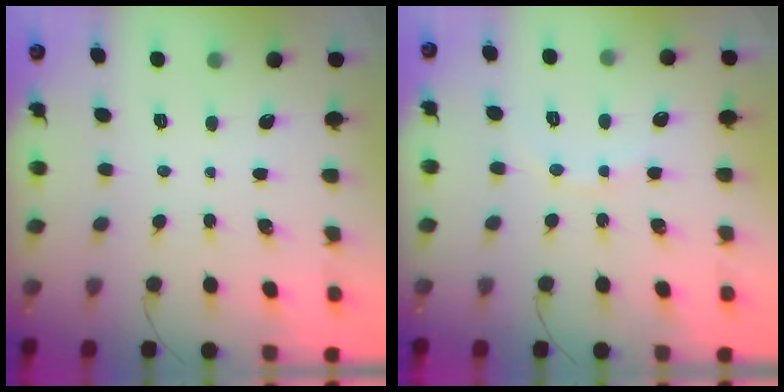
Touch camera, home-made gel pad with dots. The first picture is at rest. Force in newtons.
{"total": 6.8, "press": 6.7, "slide": 1.6}